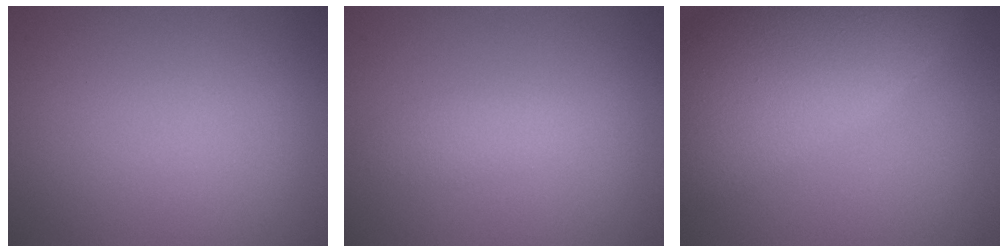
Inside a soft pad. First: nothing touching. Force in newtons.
{"total": 1.5, "press": 1.5, "slide": 0.0}
{"total": 12.6, "press": 12.6, "slide": 0.4}